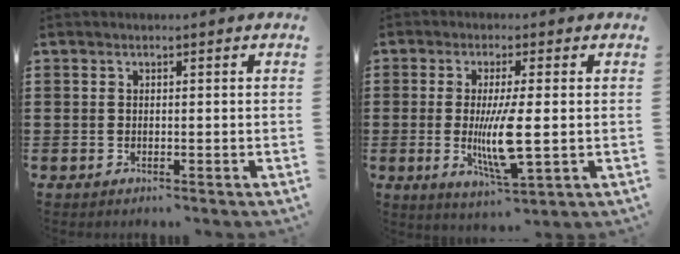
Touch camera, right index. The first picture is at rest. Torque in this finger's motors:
{"motor_torque": [2.14, 0.00, 0.83, 0.14]}